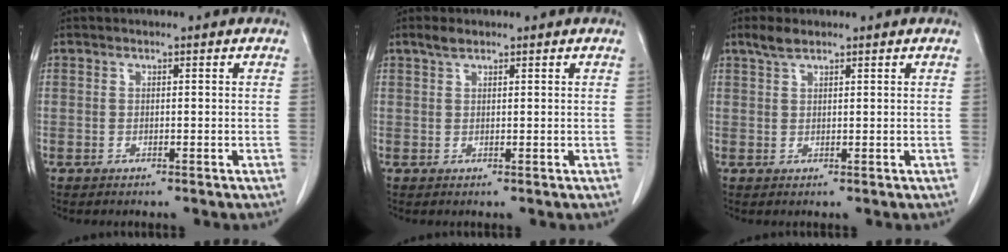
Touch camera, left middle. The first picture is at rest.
{"total": 1.6, "force": [1.3, 0.5, 0.8], "torque": [-0.022, 0.006, 0.026]}
{"total": 2.3, "force": [1.8, 0.6, 1.2], "torque": [-0.032, 0.007, 0.037]}